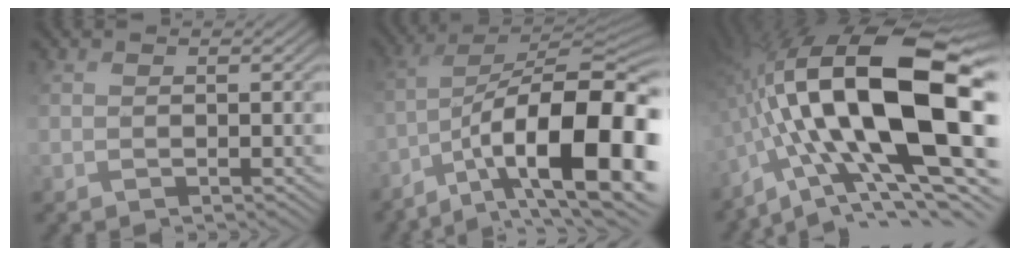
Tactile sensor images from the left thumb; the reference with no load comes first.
{"total": 18.1, "force": [-6.8, 6.8, 15.3], "torque": [-0.238, -0.009, -0.111]}
{"total": 21.1, "force": [-1.3, 8.5, 19.2], "torque": [-0.339, 0.007, -0.031]}